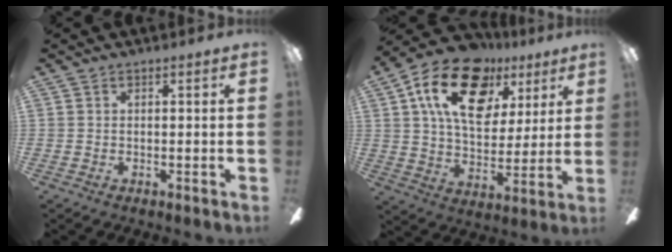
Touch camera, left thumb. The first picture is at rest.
{"total": 21.3, "force": [10.6, 13.0, 13.2], "torque": [-0.225, -0.029, 0.189]}